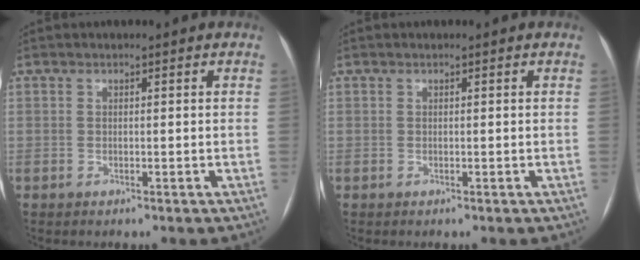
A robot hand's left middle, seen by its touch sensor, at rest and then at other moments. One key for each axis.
{"total": 0.0}